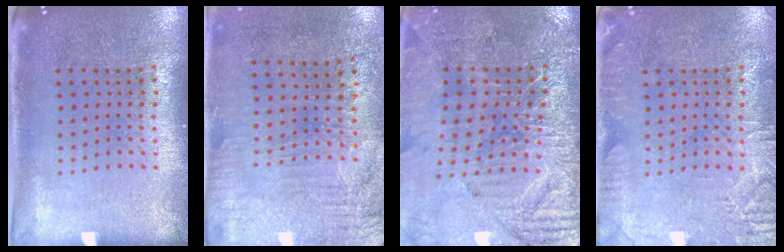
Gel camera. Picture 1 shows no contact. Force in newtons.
{"total": 3.2, "press": 2.8, "slide": 1.7}
{"total": 3.4, "press": 3.4, "slide": 0.2}
{"total": 3.1, "press": 3.1, "slide": 0.4}